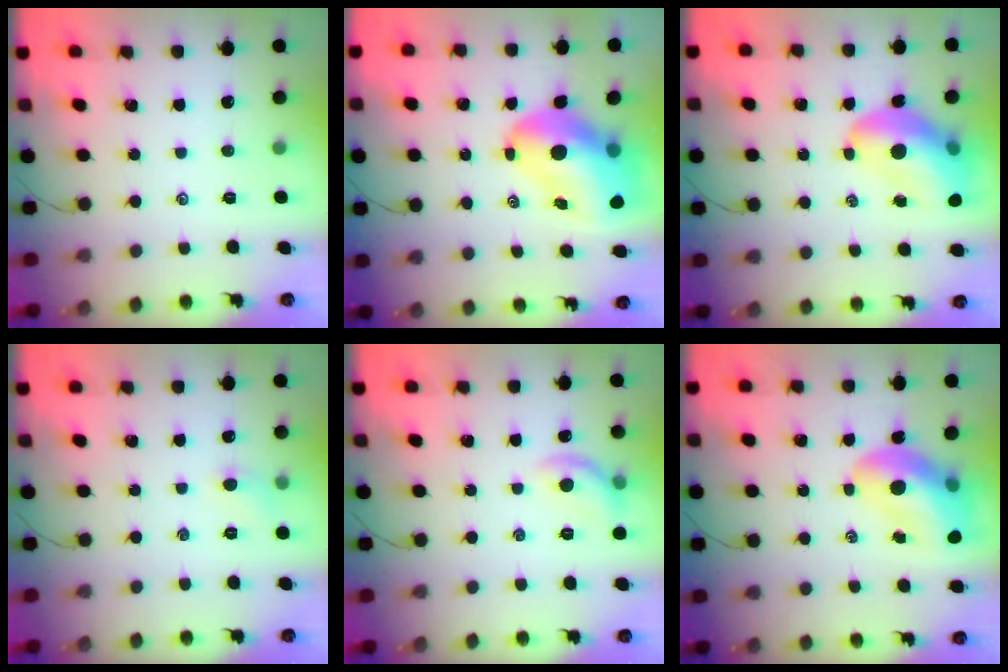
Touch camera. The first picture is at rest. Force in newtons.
{"total": 15.9, "press": 15.1, "slide": 4.7}
{"total": 14.5, "press": 13.8, "slide": 4.3}
{"total": 4.9, "press": 4.6, "slide": 1.6}
{"total": 8.8, "press": 8.7, "slide": 0.4}
{"total": 14.0, "press": 13.5, "slide": 3.6}